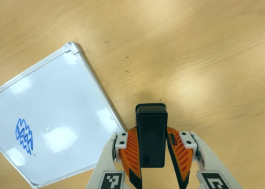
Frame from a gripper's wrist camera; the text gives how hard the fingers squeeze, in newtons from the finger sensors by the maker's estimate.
{"total": 6.0, "left": 5.1, "right": 6.9}